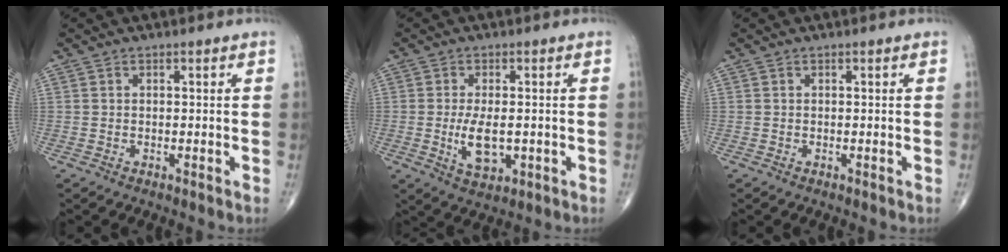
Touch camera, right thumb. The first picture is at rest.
{"total": 6.6, "force": [-1.0, 3.2, 5.7], "torque": [-0.101, -0.011, -0.010]}
{"total": 0.0}